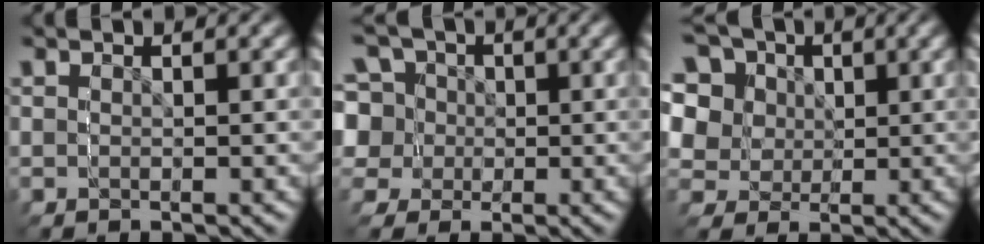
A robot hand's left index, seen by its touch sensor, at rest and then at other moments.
{"total": 12.8, "force": [3.0, 11.3, 5.1], "torque": [-0.106, -0.035, 0.052]}
{"total": 13.4, "force": [2.9, 11.6, 6.1], "torque": [-0.129, -0.040, 0.046]}